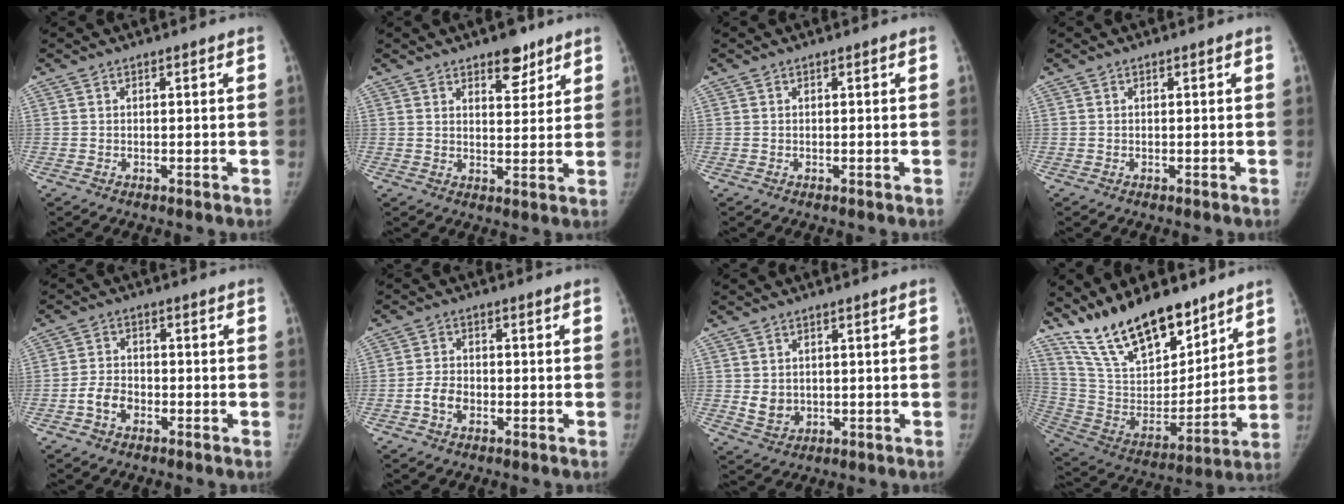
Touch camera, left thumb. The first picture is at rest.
{"total": 6.3, "force": [4.3, 3.0, 3.4], "torque": [-0.020, -0.026, 0.062]}
{"total": 0.0}
{"total": 0.0}
{"total": 4.5, "force": [-2.0, 3.2, 2.5], "torque": [-0.038, 0.018, -0.039]}
{"total": 4.0, "force": [-1.5, 2.9, 2.4], "torque": [-0.040, 0.014, -0.030]}
{"total": 4.0, "force": [0.4, 3.4, 2.1], "torque": [-0.023, -0.008, 0.020]}
{"total": 21.8, "force": [16.6, 8.9, 11.1], "torque": [-0.158, -0.084, 0.302]}